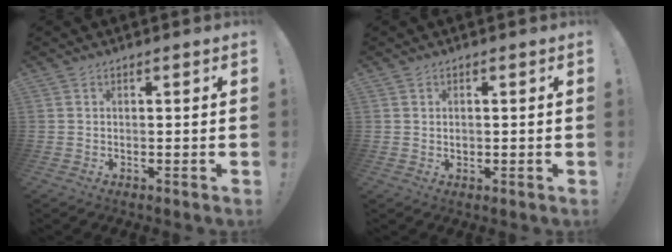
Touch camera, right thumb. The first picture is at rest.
{"total": 0.9, "force": [0.2, 0.9, 0.2], "torque": [-0.002, 0.001, 0.003]}